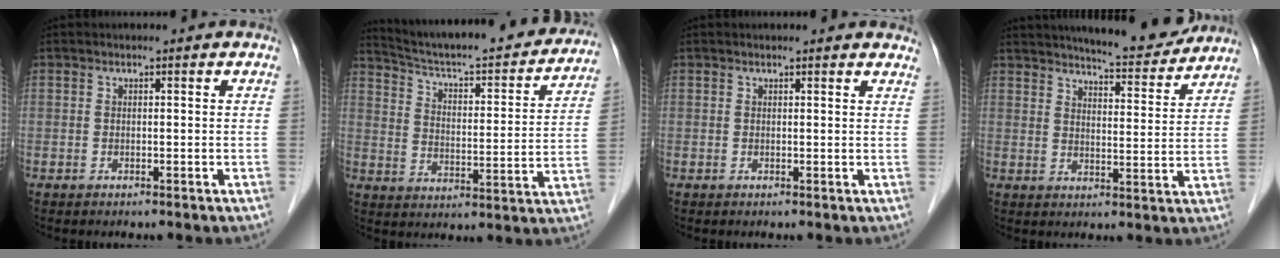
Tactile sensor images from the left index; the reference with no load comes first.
{"total": 25.8, "force": [23.6, 3.5, 10.0], "torque": [-0.150, -0.037, 0.311]}
{"total": 5.3, "force": [5.1, 1.1, 1.3], "torque": [-0.003, -0.001, 0.034]}
{"total": 11.7, "force": [10.9, 1.3, 4.0], "torque": [-0.056, -0.012, 0.142]}